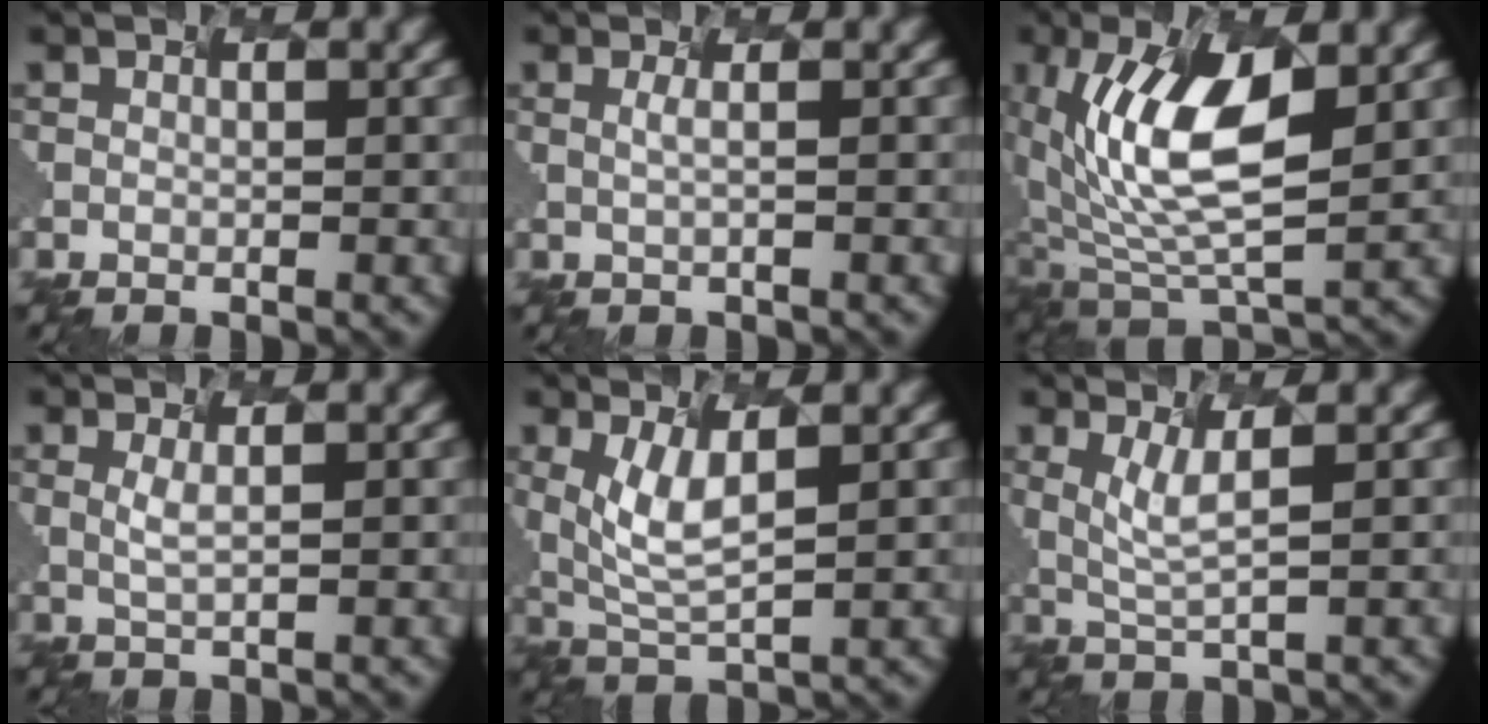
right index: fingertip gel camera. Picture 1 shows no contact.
{"total": 0.8, "force": [-0.4, 0.0, 0.7], "torque": [-0.018, -0.002, -0.003]}
{"total": 9.6, "force": [0.7, 4.0, 8.7], "torque": [-0.176, 0.000, 0.019]}
{"total": 0.9, "force": [-0.4, -0.1, 0.9], "torque": [-0.025, -0.002, 0.005]}
{"total": 3.8, "force": [0.3, 1.2, 3.6], "torque": [-0.092, -0.012, 0.023]}
{"total": 2.2, "force": [0.0, 0.1, 2.2], "torque": [-0.063, -0.006, 0.018]}